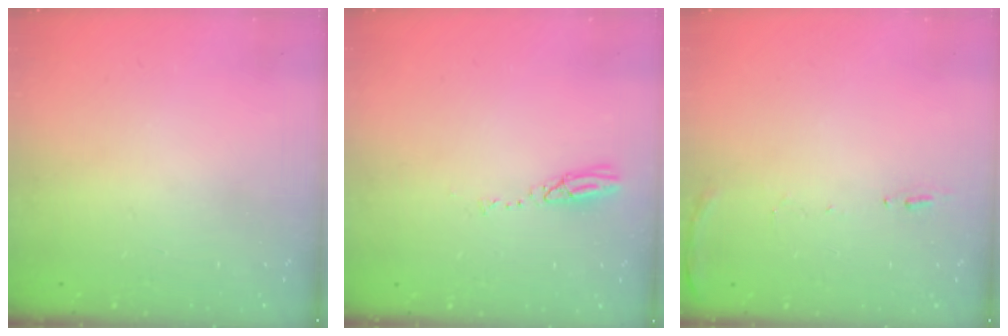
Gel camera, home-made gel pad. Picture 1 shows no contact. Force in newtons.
{"total": 3.6, "press": 3.6, "slide": 0.2}
{"total": 6.6, "press": 6.5, "slide": 0.7}